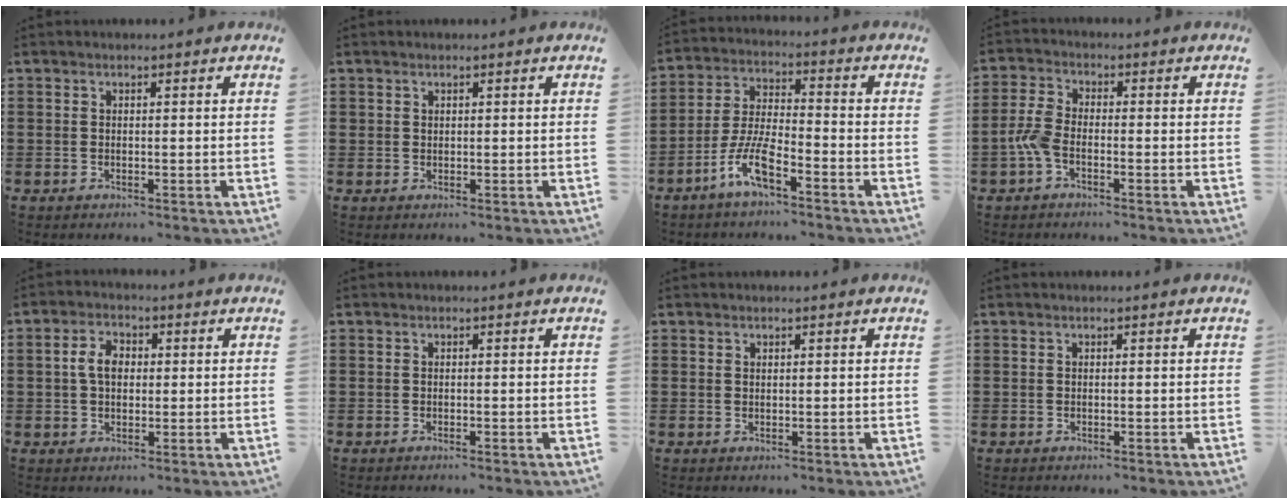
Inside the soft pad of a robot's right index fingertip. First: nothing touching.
{"total": 0.7, "force": [0.5, 0.5, 0.1], "torque": [-0.003, 0.003, 0.009]}
{"total": 7.5, "force": [-5.1, 1.5, 5.3], "torque": [-0.125, -0.006, -0.101]}
{"total": 4.0, "force": [-1.8, 1.7, 3.2], "torque": [-0.090, -0.005, -0.043]}
{"total": 4.4, "force": [0.4, 3.0, 3.3], "torque": [-0.078, 0.011, 0.001]}
{"total": 0.0}
{"total": 0.5, "force": [0.4, 0.3, 0.1], "torque": [-0.002, 0.001, 0.008]}
{"total": 0.0}